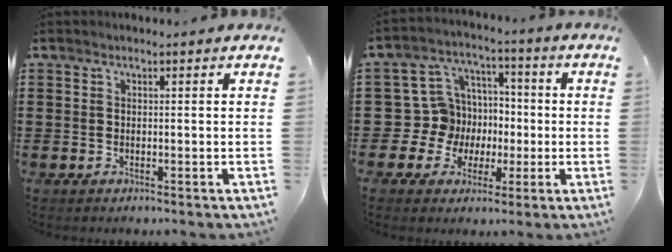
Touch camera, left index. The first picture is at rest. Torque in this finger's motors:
{"motor_torque": [0.20, 0.29, 0.07, -0.03]}